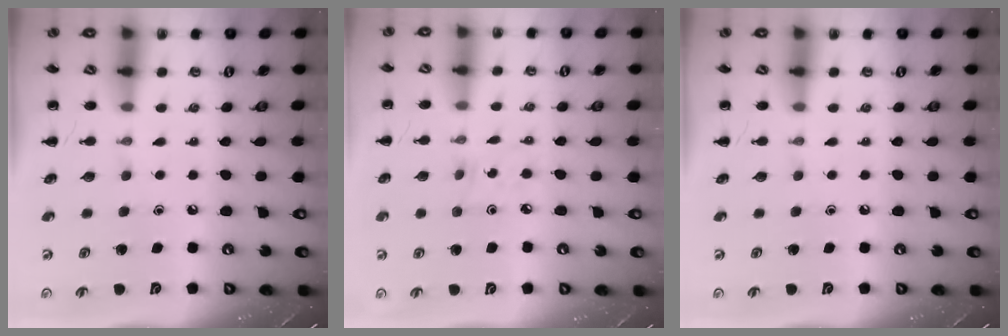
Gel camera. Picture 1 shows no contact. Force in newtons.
{"total": 3.2, "press": 3.2, "slide": 0.7}
{"total": 0.0}